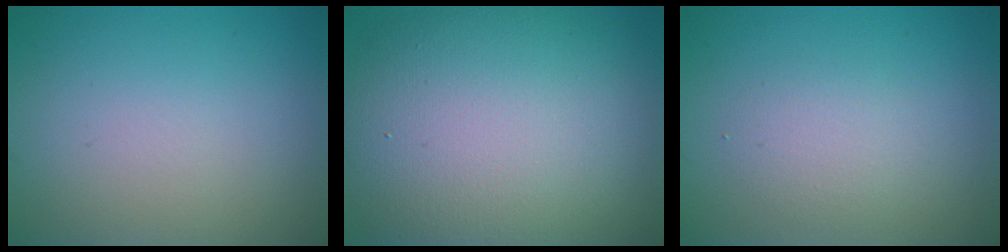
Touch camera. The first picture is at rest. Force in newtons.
{"total": 15.6, "press": 15.6, "slide": 1.0}
{"total": 1.9, "press": 1.9, "slide": 0.1}